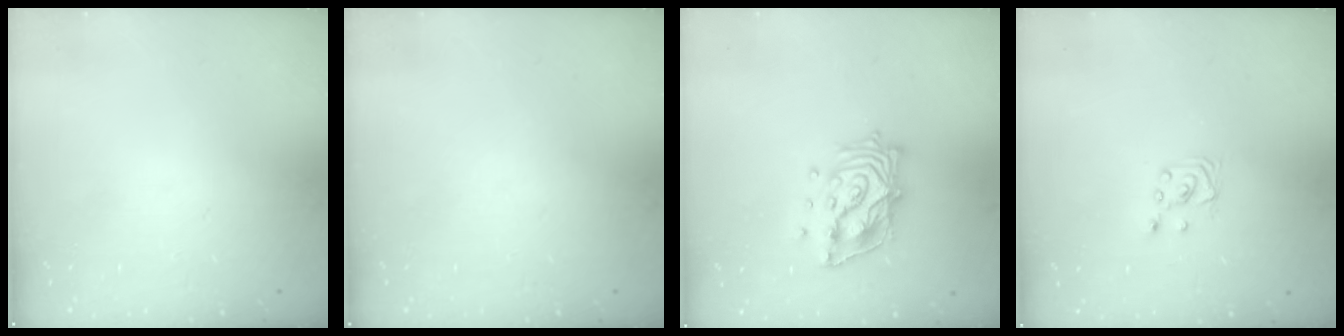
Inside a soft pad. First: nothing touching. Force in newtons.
{"total": 0.0}
{"total": 14.9, "press": 14.8, "slide": 2.0}
{"total": 2.0, "press": 2.0, "slide": 0.2}